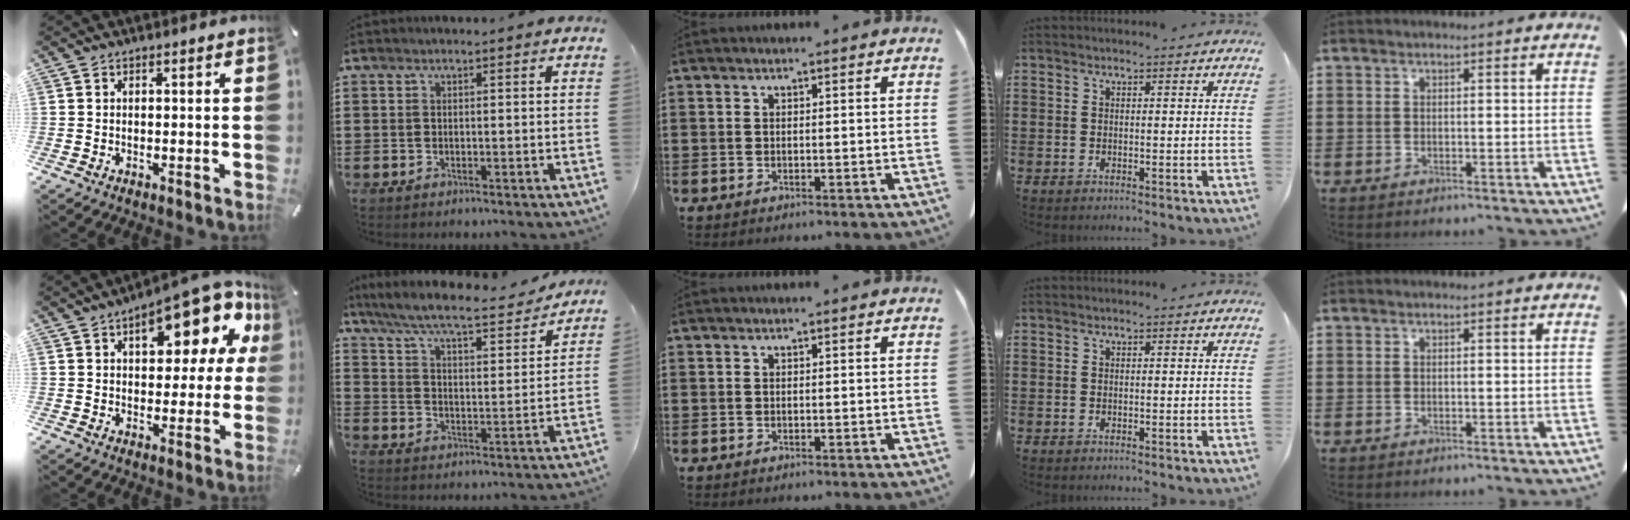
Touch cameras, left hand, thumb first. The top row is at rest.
{"thumb": {"total": 17.2, "force": [8.9, 8.1, 12.3], "torque": [-0.147, -0.056, 0.140]}, "index": {"total": 7.1, "force": [6.4, 0.2, 3.0], "torque": [-0.085, -0.040, 0.106]}}